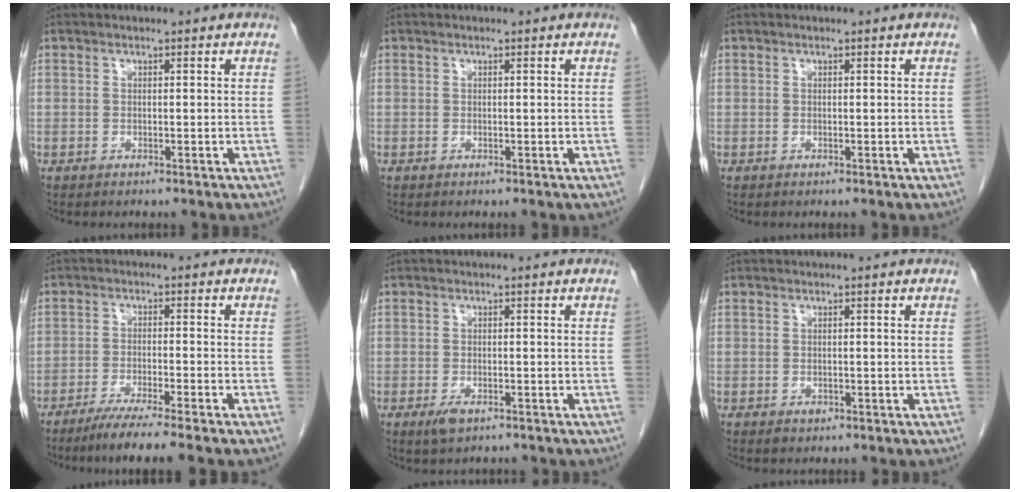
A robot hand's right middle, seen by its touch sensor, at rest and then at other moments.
{"total": 0.0}
{"total": 0.0}
{"total": 7.3, "force": [-5.8, -1.2, 4.3], "torque": [-0.063, -0.020, -0.097]}
{"total": 2.3, "force": [-1.4, 1.0, 1.6], "torque": [-0.035, -0.002, -0.018]}
{"total": 0.9, "force": [-0.5, 0.6, 0.5], "torque": [-0.008, 0.000, -0.003]}